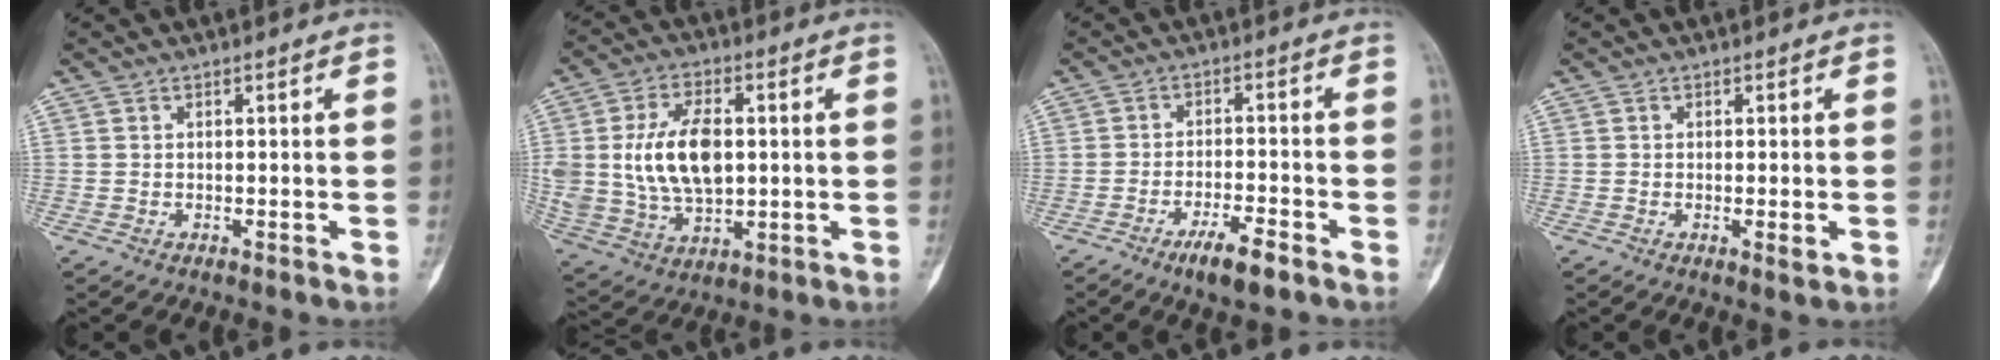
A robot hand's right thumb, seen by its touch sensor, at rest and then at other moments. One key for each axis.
{"total": 15.5, "fx": 1.7, "fy": 9.3, "fz": 12.4, "tx": -0.221, "ty": -0.001, "tz": 0.040}
{"total": 6.3, "fx": -4.1, "fy": 1.3, "fz": 4.6, "tx": -0.080, "ty": 0.018, "tz": -0.068}
{"total": 1.9, "fx": -0.4, "fy": 0.4, "fz": 1.8, "tx": -0.030, "ty": -0.007, "tz": -0.006}